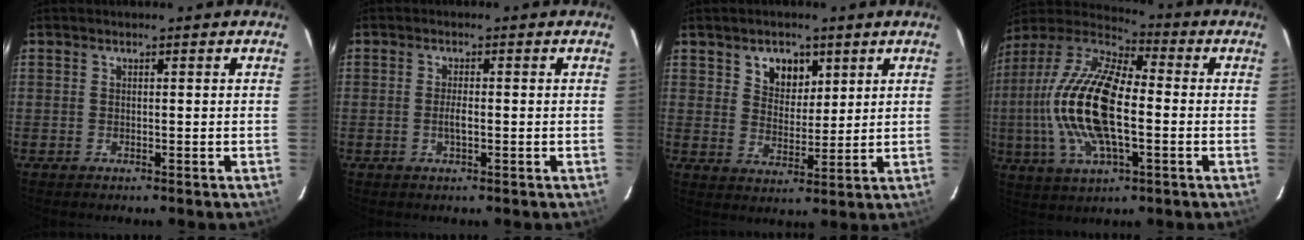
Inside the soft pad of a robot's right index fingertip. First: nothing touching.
{"total": 1.9, "force": [-0.4, 0.7, 1.7], "torque": [-0.033, -0.002, -0.007]}
{"total": 6.4, "force": [3.3, 4.6, 2.9], "torque": [-0.040, 0.007, 0.062]}
{"total": 20.5, "force": [-1.9, 8.4, 18.6], "torque": [-0.382, 0.001, -0.045]}